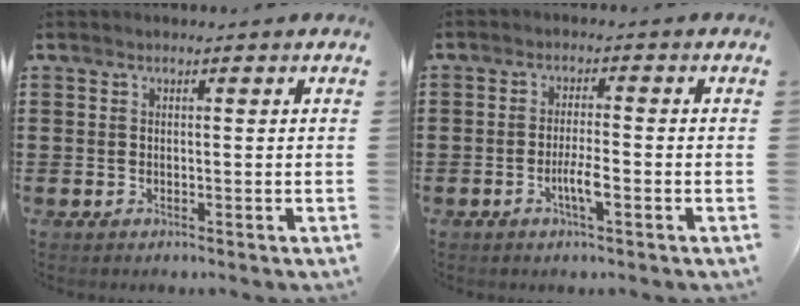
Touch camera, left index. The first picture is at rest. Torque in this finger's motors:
{"motor_torque": [0.62, 0.51, 0.29, 0.06]}